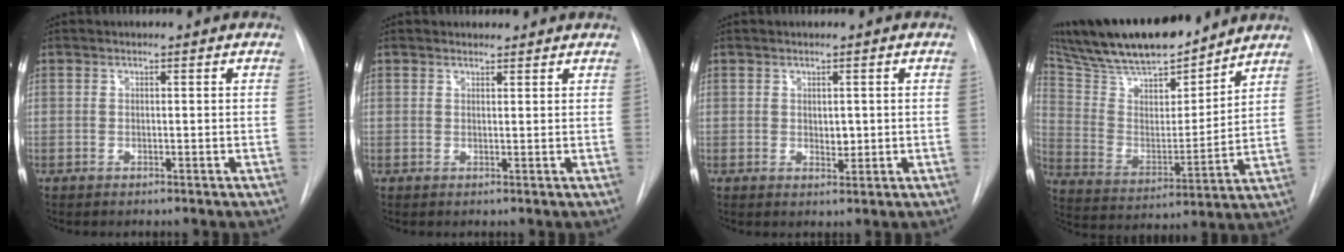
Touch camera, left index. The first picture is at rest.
{"total": 2.0, "force": [1.9, 0.6, 0.2], "torque": [-0.006, 0.013, 0.025]}
{"total": 1.6, "force": [0.2, 1.0, 1.2], "torque": [-0.016, -0.004, 0.006]}
{"total": 21.9, "force": [19.0, 4.5, 10.0], "torque": [-0.182, 0.011, 0.319]}